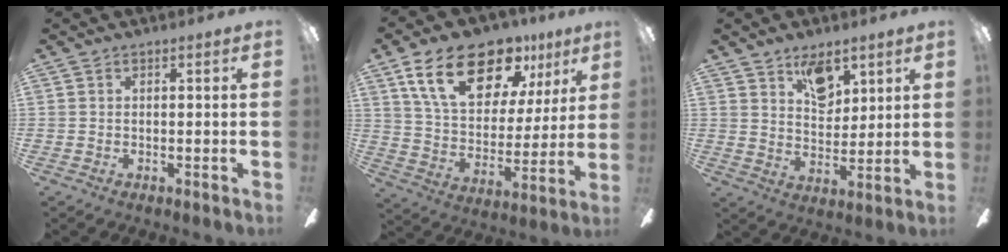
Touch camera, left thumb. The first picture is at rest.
{"total": 22.7, "force": [13.5, 11.8, 13.9], "torque": [-0.232, -0.058, 0.237]}
{"total": 9.2, "force": [6.0, 5.3, 4.6], "torque": [-0.051, -0.023, 0.103]}